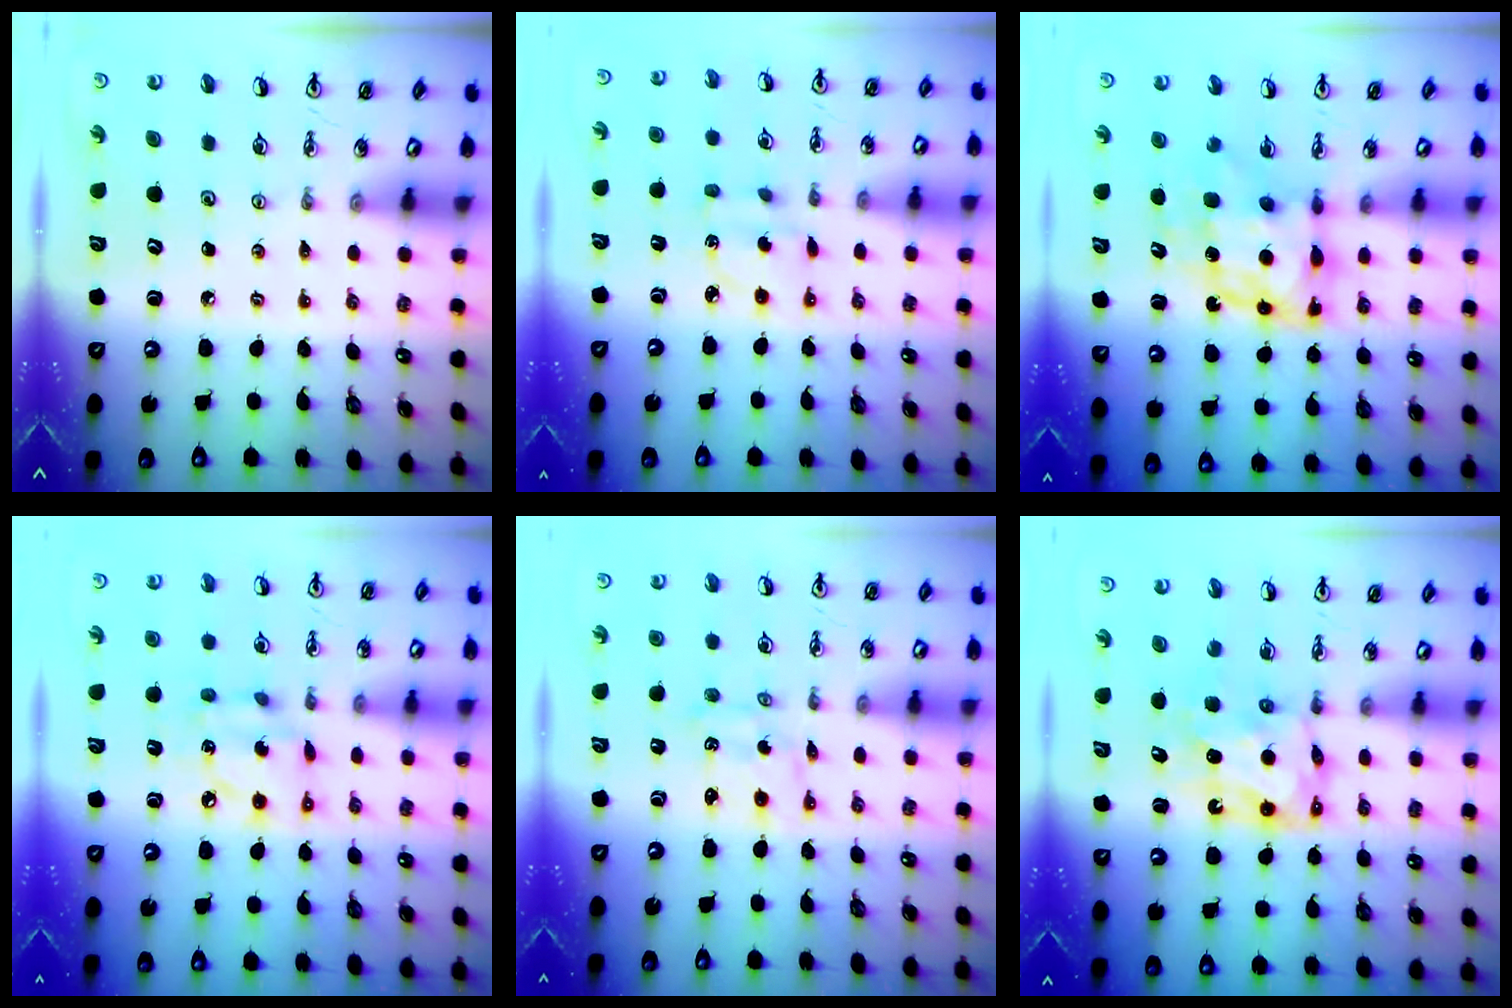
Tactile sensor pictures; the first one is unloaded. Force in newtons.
{"total": 2.7, "press": 2.7, "slide": 0.2}
{"total": 9.1, "press": 9.1, "slide": 0.7}
{"total": 10.6, "press": 10.5, "slide": 1.1}
{"total": 1.3, "press": 1.1, "slide": 0.8}
{"total": 6.3, "press": 6.3, "slide": 0.4}